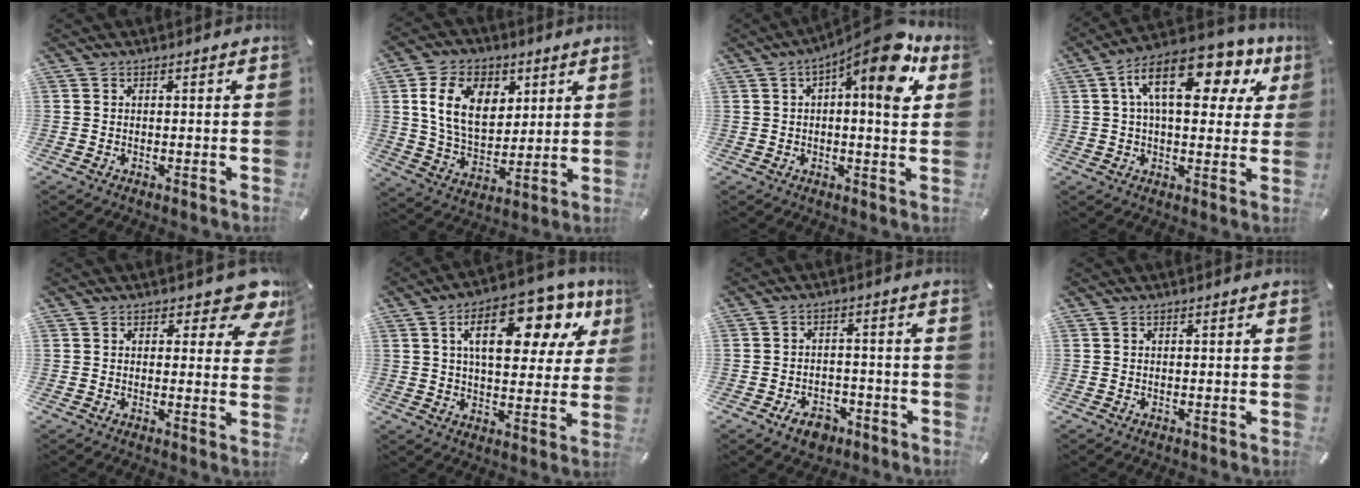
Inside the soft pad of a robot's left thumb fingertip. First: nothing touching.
{"total": 13.8, "force": [5.0, 9.7, 8.5], "torque": [-0.160, -0.003, 0.091]}
{"total": 13.6, "force": [5.8, 3.7, 11.7], "torque": [-0.154, -0.033, 0.084]}
{"total": 16.7, "force": [6.8, 7.9, 13.0], "torque": [-0.212, -0.013, 0.113]}
{"total": 8.3, "force": [5.6, 3.6, 4.9], "torque": [-0.037, -0.041, 0.090]}
{"total": 19.5, "force": [8.8, 9.4, 14.7], "torque": [-0.218, -0.025, 0.139]}
{"total": 5.6, "force": [-3.4, 3.7, 2.5], "torque": [-0.047, 0.019, -0.061]}
{"total": 0.0}